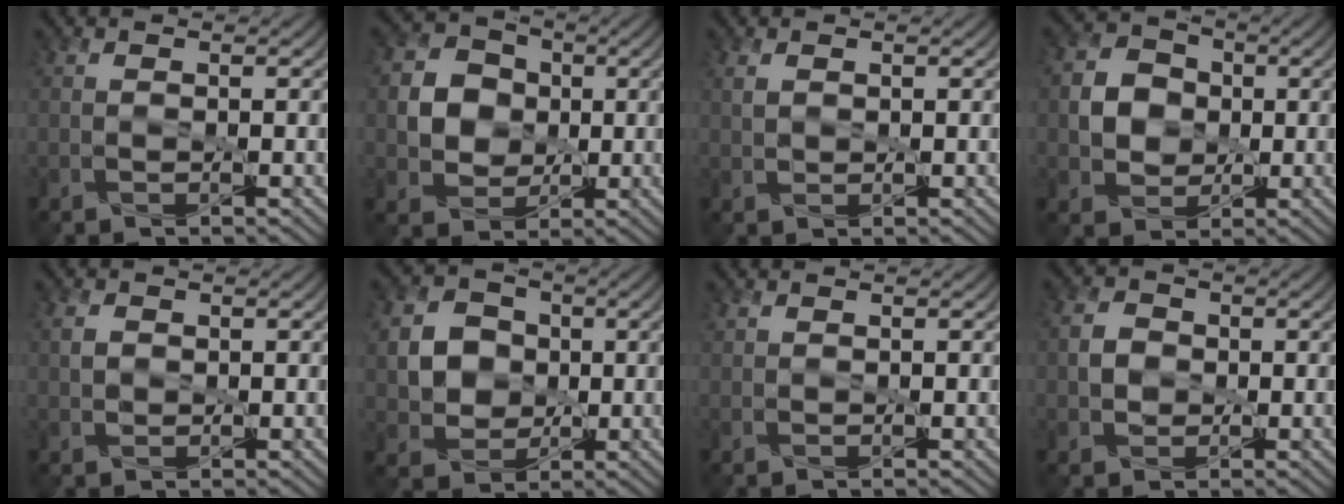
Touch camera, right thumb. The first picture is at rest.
{"total": 6.4, "force": [0.1, 5.6, 2.9], "torque": [-0.078, 0.007, -0.011]}
{"total": 1.4, "force": [0.6, 1.0, 0.8], "torque": [-0.025, 0.000, 0.012]}
{"total": 5.6, "force": [-0.2, 5.0, 2.6], "torque": [-0.067, 0.009, -0.017]}
{"total": 1.9, "force": [0.2, 1.6, 1.1], "torque": [-0.030, 0.001, 0.001]}
{"total": 7.2, "force": [0.2, 6.4, 3.2], "torque": [-0.095, 0.007, -0.003]}
{"total": 0.6, "force": [0.6, 0.2, 0.1], "torque": [-0.004, 0.004, 0.014]}
{"total": 2.8, "force": [-0.4, 2.5, 1.3], "torque": [-0.031, 0.003, -0.015]}